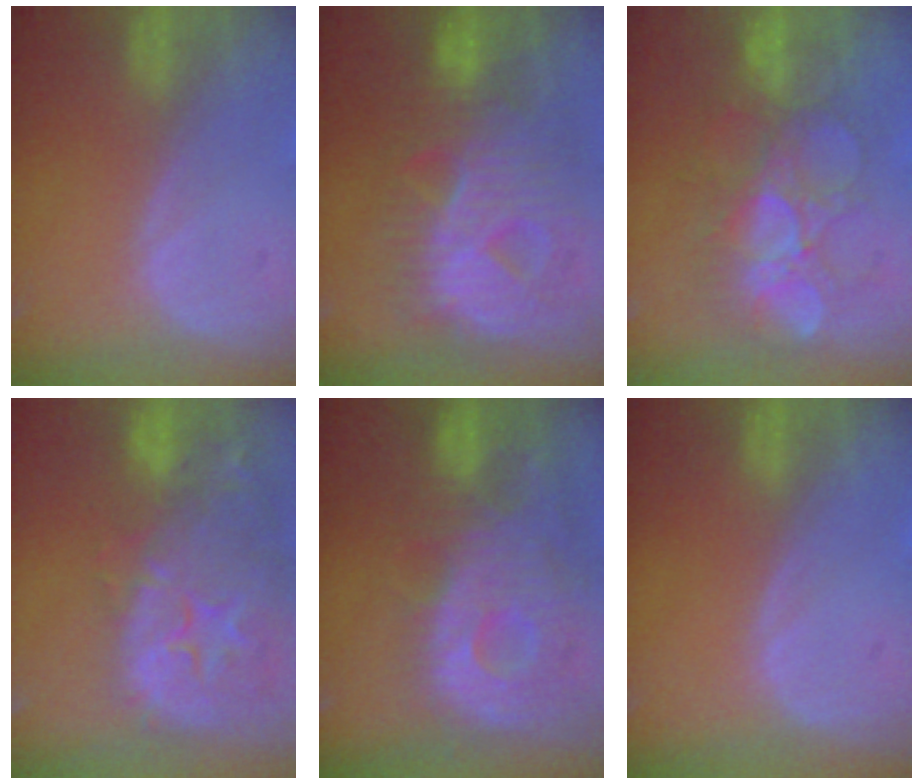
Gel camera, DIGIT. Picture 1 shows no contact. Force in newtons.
{"total": 12.1, "press": 12.0, "slide": 1.4}
{"total": 9.1, "press": 8.9, "slide": 1.9}
{"total": 14.7, "press": 11.8, "slide": 8.8}
{"total": 12.3, "press": 10.8, "slide": 5.9}
{"total": 0.0}